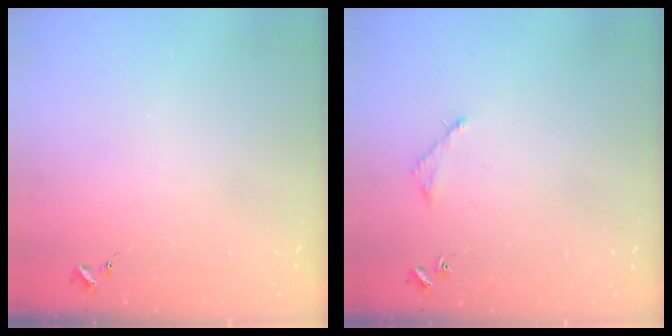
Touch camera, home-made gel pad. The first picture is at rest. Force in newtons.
{"total": 3.0, "press": 3.0, "slide": 0.4}